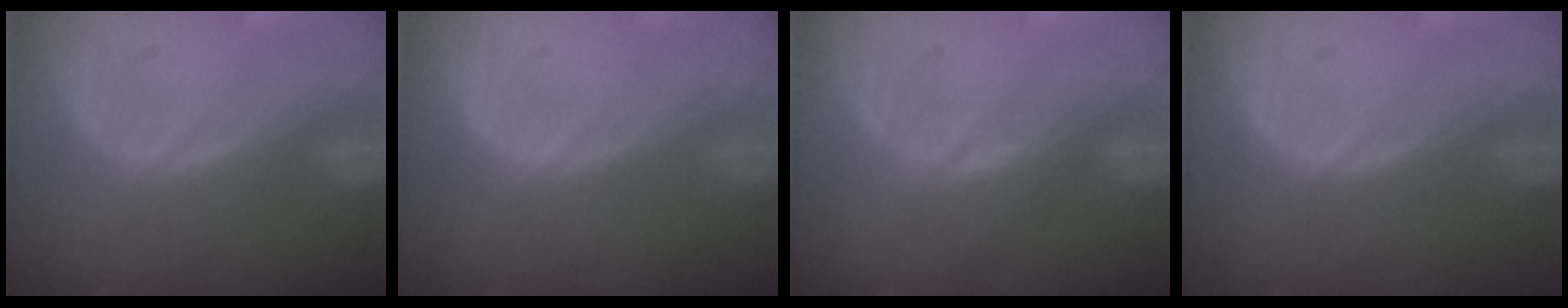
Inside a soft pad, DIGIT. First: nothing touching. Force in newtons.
{"total": 0.0}
{"total": 1.4, "press": 1.4, "slide": 0.3}
{"total": 0.0}